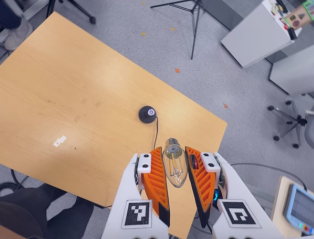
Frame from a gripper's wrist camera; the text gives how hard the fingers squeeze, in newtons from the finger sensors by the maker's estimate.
{"total": 11.3, "left": 11.8, "right": 10.8}